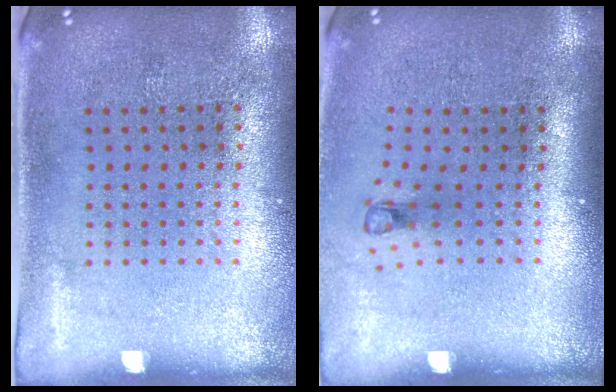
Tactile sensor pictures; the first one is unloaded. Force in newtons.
{"total": 0.8, "press": 0.4, "slide": 0.7}